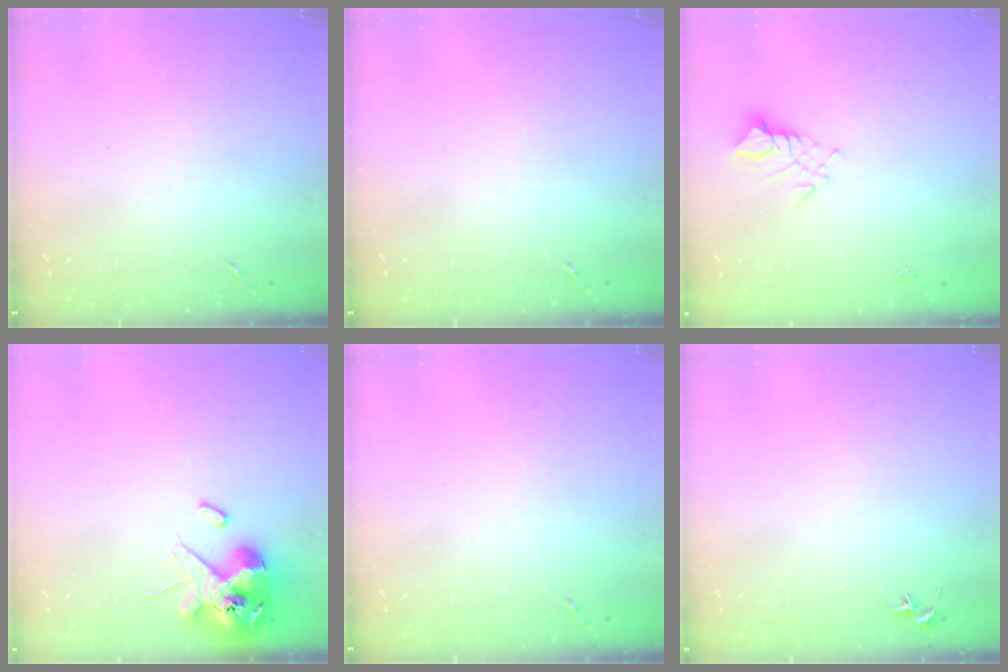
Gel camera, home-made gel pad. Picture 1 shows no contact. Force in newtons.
{"total": 0.0}
{"total": 4.2, "press": 4.2, "slide": 0.2}
{"total": 14.1, "press": 13.9, "slide": 2.5}
{"total": 0.0}
{"total": 0.7, "press": 0.7, "slide": 0.3}